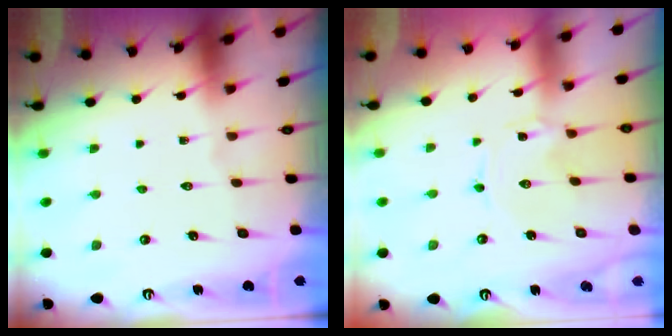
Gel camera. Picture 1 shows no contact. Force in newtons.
{"total": 0.0}